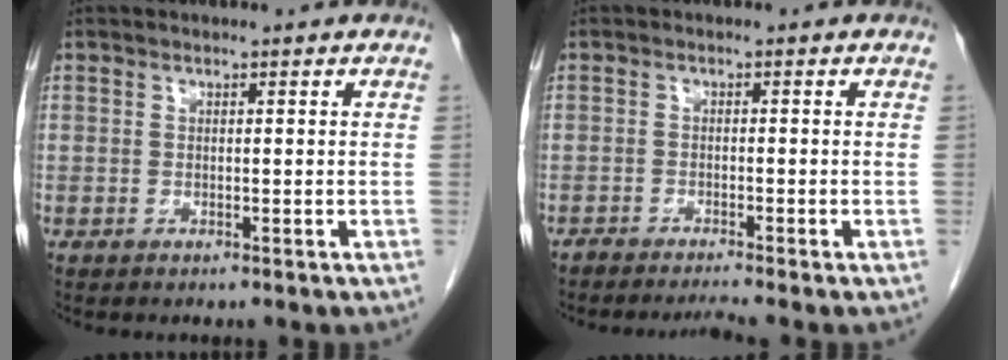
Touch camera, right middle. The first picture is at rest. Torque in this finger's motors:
{"motor_torque": [0.03, -0.02, 0.00, 0.00]}